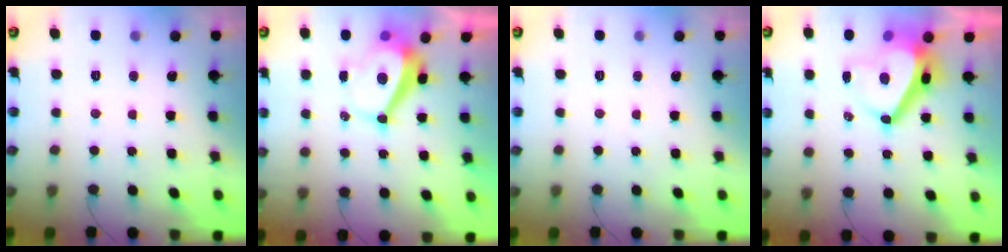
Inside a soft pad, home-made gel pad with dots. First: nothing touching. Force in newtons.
{"total": 5.3, "press": 5.2, "slide": 0.7}
{"total": 0.0}
{"total": 9.4, "press": 9.4, "slide": 0.7}